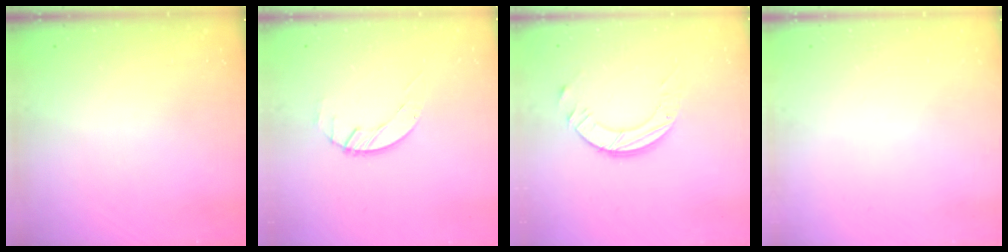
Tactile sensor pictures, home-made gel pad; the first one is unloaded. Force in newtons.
{"total": 2.6, "press": 2.6, "slide": 0.3}
{"total": 9.0, "press": 9.0, "slide": 0.8}
{"total": 0.0}